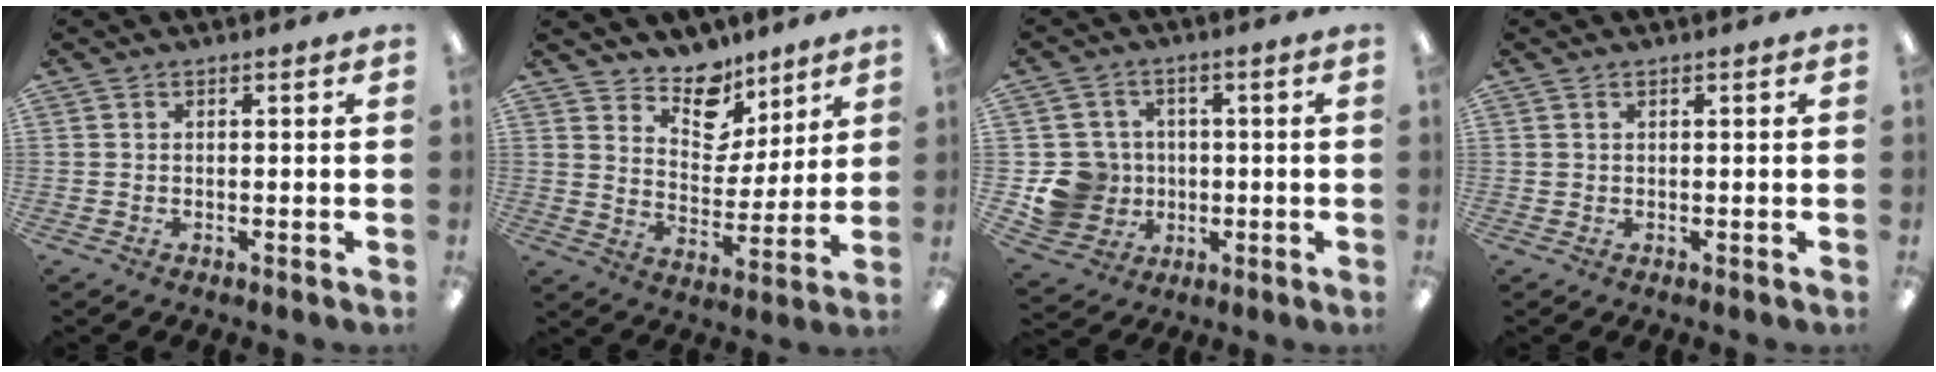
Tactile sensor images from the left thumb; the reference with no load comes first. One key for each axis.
{"total": 11.3, "fx": 8.8, "fy": 6.3, "fz": 3.0, "tx": -0.051, "ty": -0.066, "tz": 0.166}
{"total": 10.1, "fx": -1.3, "fy": 9.7, "fz": 2.6, "tx": -0.075, "ty": 0.017, "tz": -0.010}
{"total": 0.7, "fx": 0.4, "fy": 0.6, "fz": 0.2, "tx": -0.005, "ty": 0.003, "tz": 0.008}